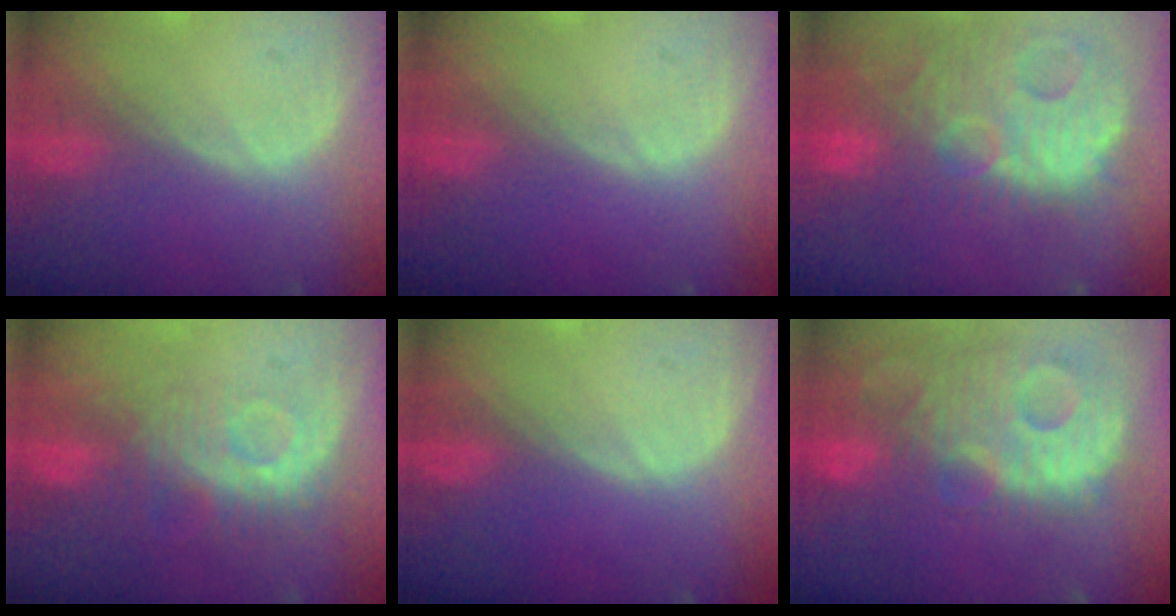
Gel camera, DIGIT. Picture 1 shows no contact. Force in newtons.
{"total": 0.0}
{"total": 15.0, "press": 13.0, "slide": 7.4}
{"total": 9.2, "press": 8.1, "slide": 4.3}
{"total": 0.0}
{"total": 13.9, "press": 11.9, "slide": 7.2}